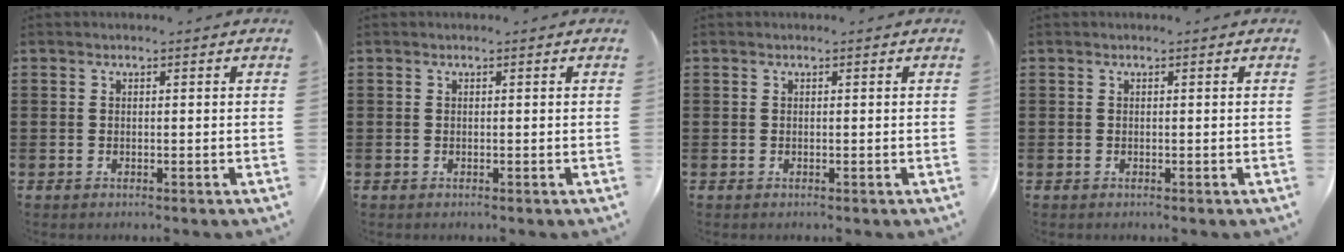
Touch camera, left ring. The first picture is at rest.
{"total": 0.0}
{"total": 0.0}
{"total": 0.0}